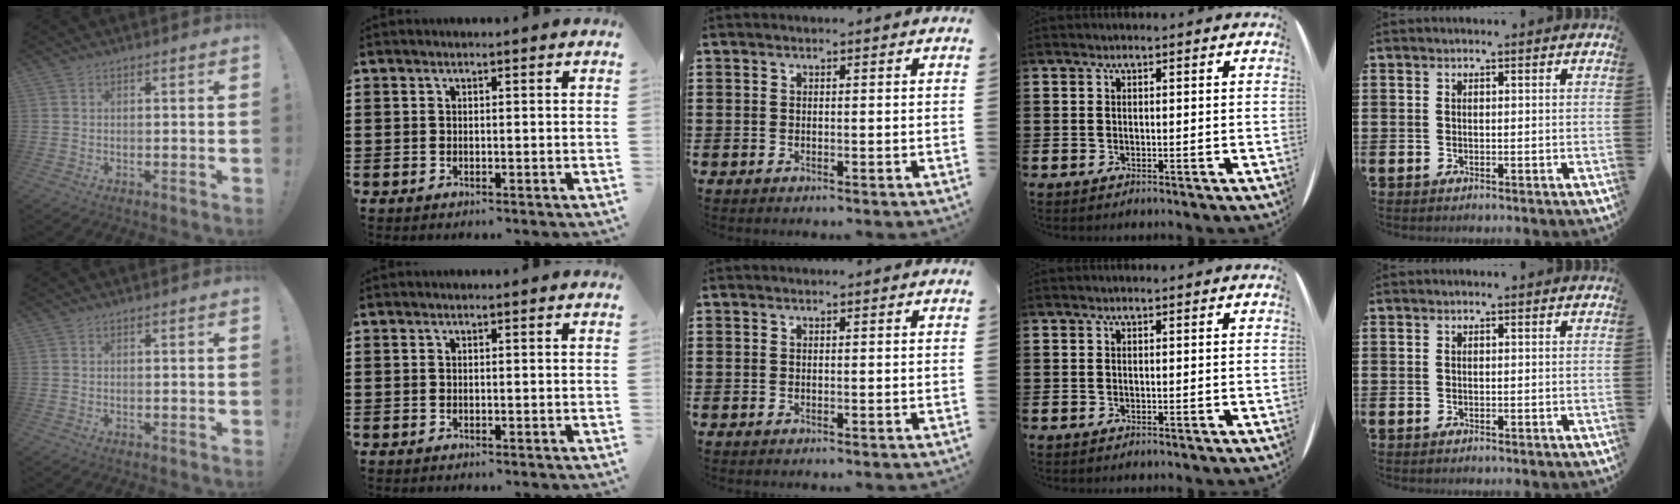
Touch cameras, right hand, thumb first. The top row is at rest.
{}